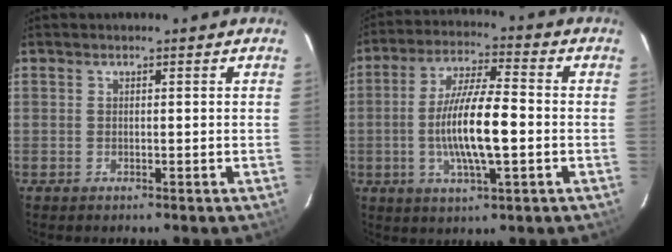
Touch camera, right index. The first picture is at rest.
{"total": 12.3, "force": [-2.0, 2.5, 11.8], "torque": [-0.227, -0.003, -0.038]}